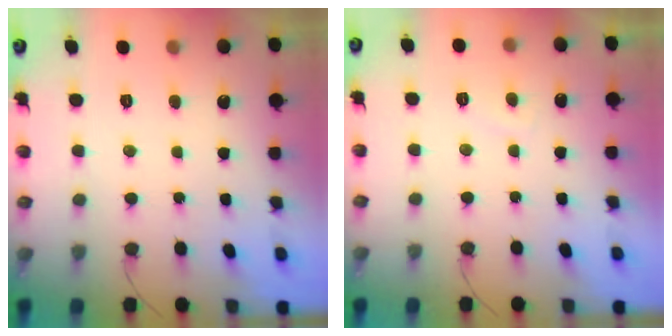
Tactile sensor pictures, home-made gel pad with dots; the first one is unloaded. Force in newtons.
{"total": 0.6, "press": 0.3, "slide": 0.5}